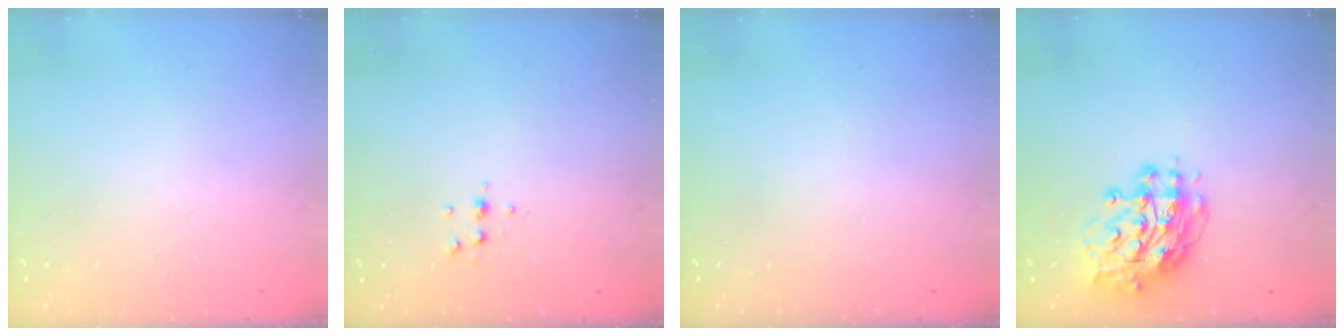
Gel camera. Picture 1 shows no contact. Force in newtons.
{"total": 4.7, "press": 4.6, "slide": 1.0}
{"total": 0.0}
{"total": 13.7, "press": 13.6, "slide": 1.5}